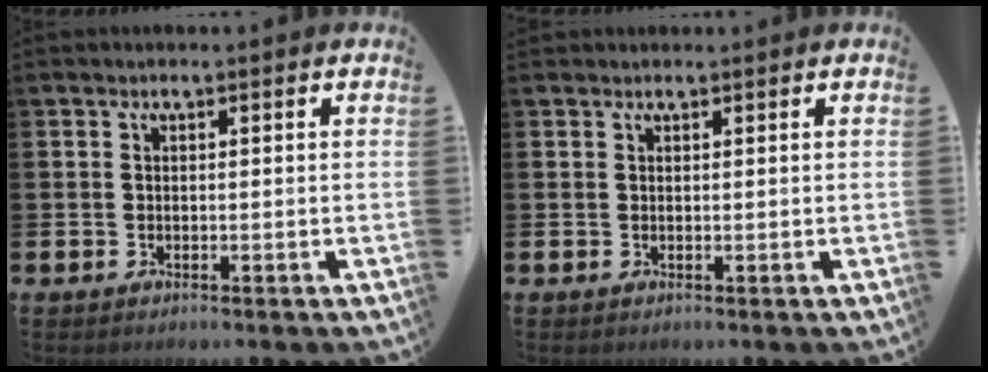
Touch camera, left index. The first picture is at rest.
{"total": 0.6, "force": [0.6, 0.2, -0.1], "torque": [0.010, -0.004, 0.010]}